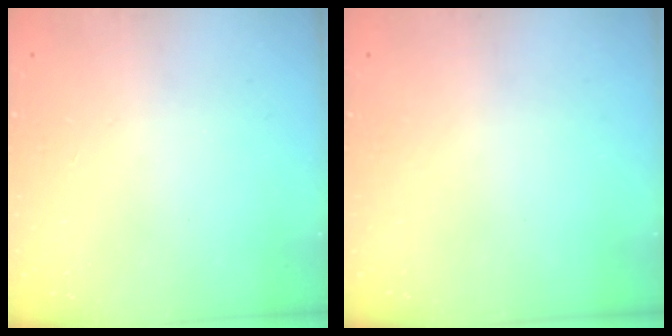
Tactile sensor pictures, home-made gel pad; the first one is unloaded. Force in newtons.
{"total": 0.0}